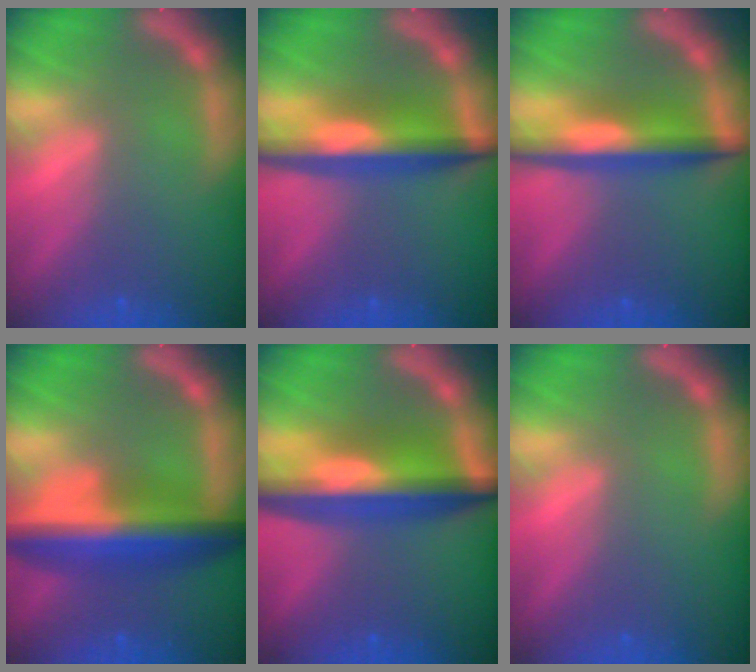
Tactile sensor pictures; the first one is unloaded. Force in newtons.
{"total": 7.1}
{"total": 6.0}
{"total": 9.0}
{"total": 9.6}
{"total": 0.0}